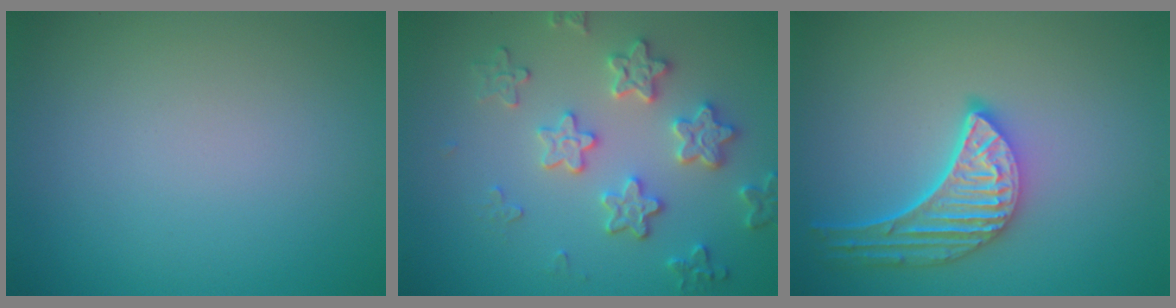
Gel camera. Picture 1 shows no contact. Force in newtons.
{"total": 3.8, "press": 3.8, "slide": 0.7}
{"total": 5.4, "press": 4.3, "slide": 3.3}